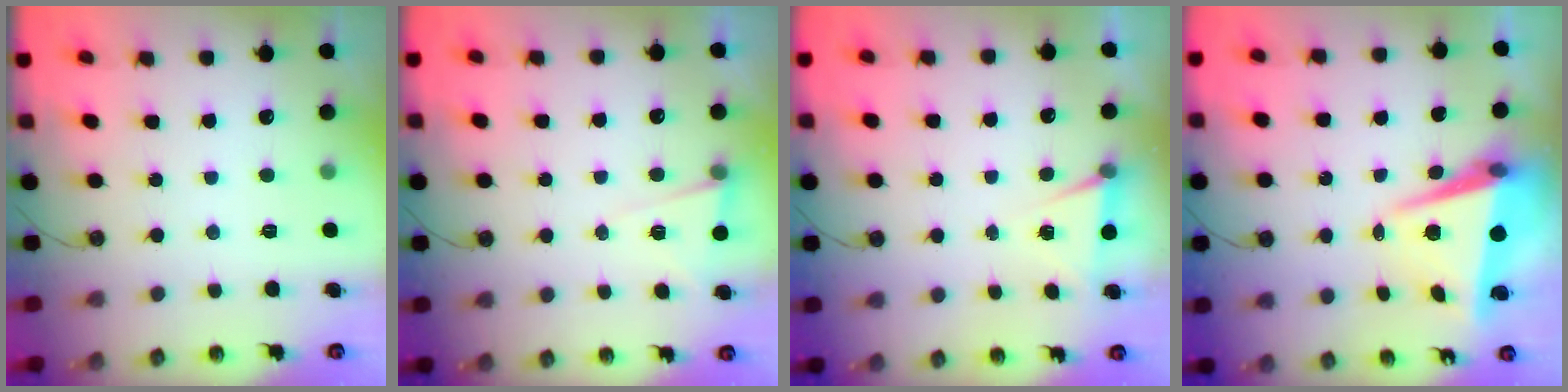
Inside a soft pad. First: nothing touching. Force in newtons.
{"total": 5.2, "press": 3.8, "slide": 3.6}
{"total": 4.9, "press": 1.9, "slide": 4.5}
{"total": 7.2, "press": 7.0, "slide": 1.7}